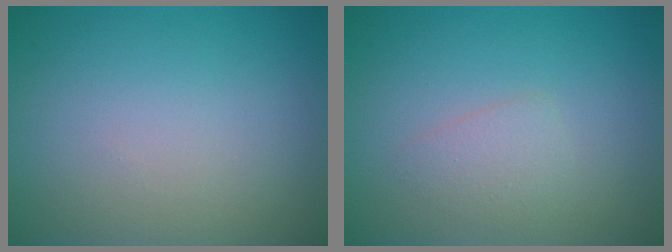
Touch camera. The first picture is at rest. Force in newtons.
{"total": 1.5, "press": 1.5, "slide": 0.1}